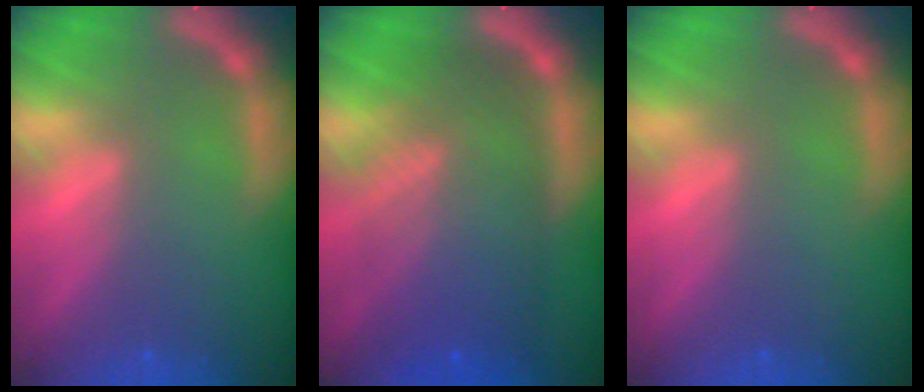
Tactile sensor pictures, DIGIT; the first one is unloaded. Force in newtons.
{"total": 10.0}
{"total": 0.0}